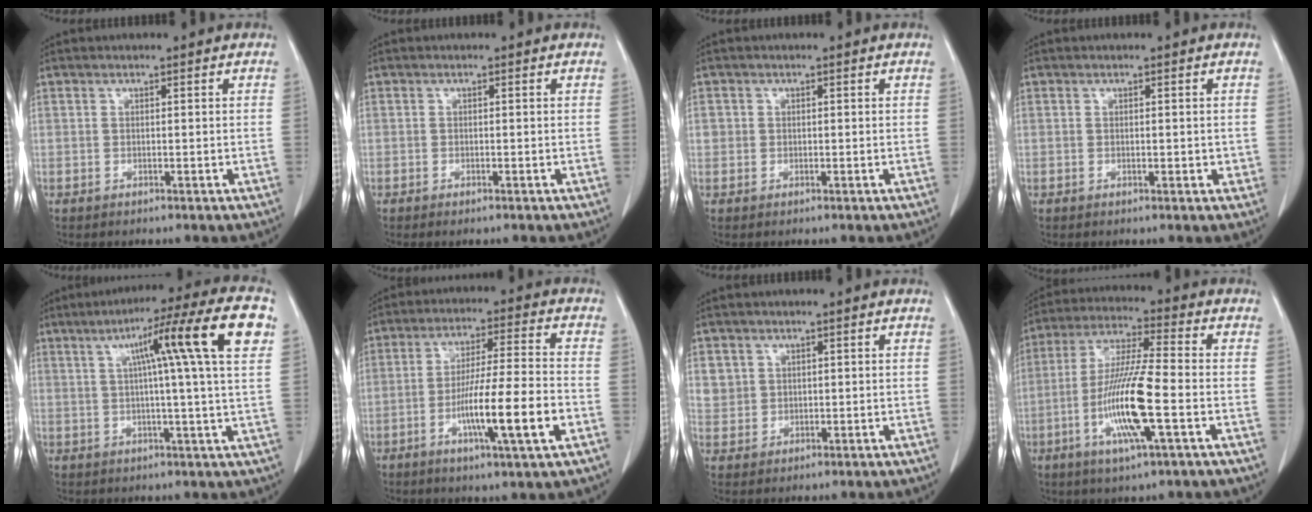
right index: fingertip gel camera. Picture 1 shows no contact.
{"total": 1.0, "force": [-0.7, 0.1, 0.7], "torque": [-0.012, -0.002, -0.010]}
{"total": 1.5, "force": [0.2, 1.5, 0.3], "torque": [0.007, 0.009, 0.005]}
{"total": 1.2, "force": [0.1, 0.7, 1.0], "torque": [-0.011, 0.001, 0.003]}
{"total": 15.3, "force": [5.0, -1.3, 14.4], "torque": [-0.209, 0.026, 0.062]}
{"total": 12.4, "force": [-3.9, 0.1, 11.7], "torque": [-0.203, -0.006, -0.068]}
{"total": 3.0, "force": [1.1, 2.8, 0.1], "torque": [0.014, 0.004, 0.020]}
{"total": 13.2, "force": [-3.6, 0.7, 12.7], "torque": [-0.254, -0.010, -0.070]}